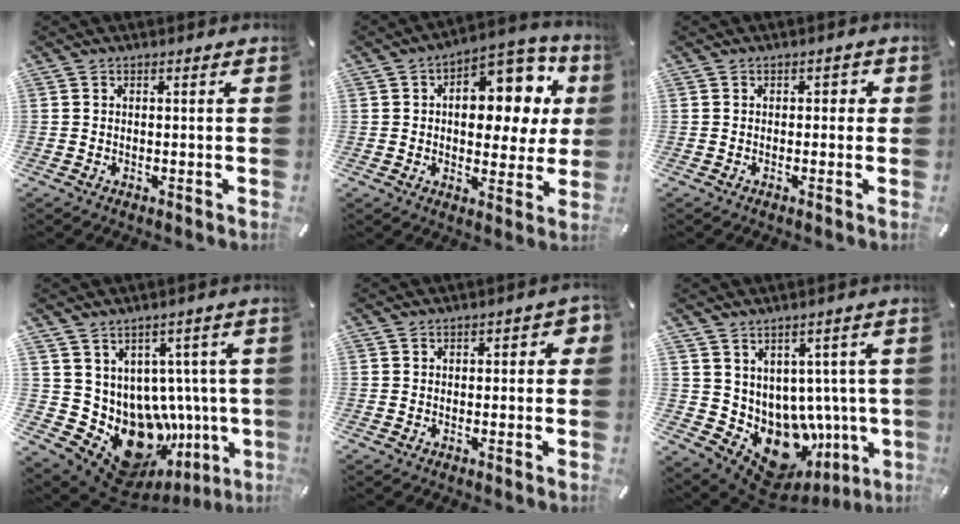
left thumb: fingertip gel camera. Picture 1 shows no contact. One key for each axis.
{"total": 16.4, "fx": 5.5, "fy": 9.4, "fz": 12.4, "tx": -0.148, "ty": -0.045, "tz": 0.090}
{"total": 1.3, "fx": -0.3, "fy": 1.1, "fz": 0.7, "tx": -0.006, "ty": 0.005, "tz": -0.011}
{"total": 15.9, "fx": -4.3, "fy": 11.9, "fz": 9.5, "tx": -0.140, "ty": -0.025, "tz": -0.034}
{"total": 2.0, "fx": -0.7, "fy": 1.2, "fz": 1.4, "tx": -0.017, "ty": 0.006, "tz": -0.016}
{"total": 11.4, "fx": -3.2, "fy": 8.5, "fz": 6.8, "tx": -0.101, "ty": -0.027, "tz": -0.037}